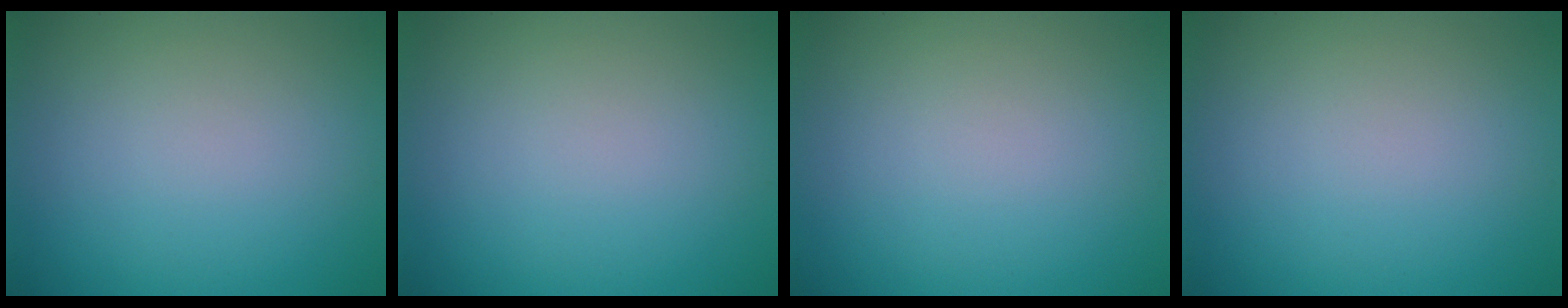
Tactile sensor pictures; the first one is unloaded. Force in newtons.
{"total": 0.0}
{"total": 0.0}
{"total": 0.0}